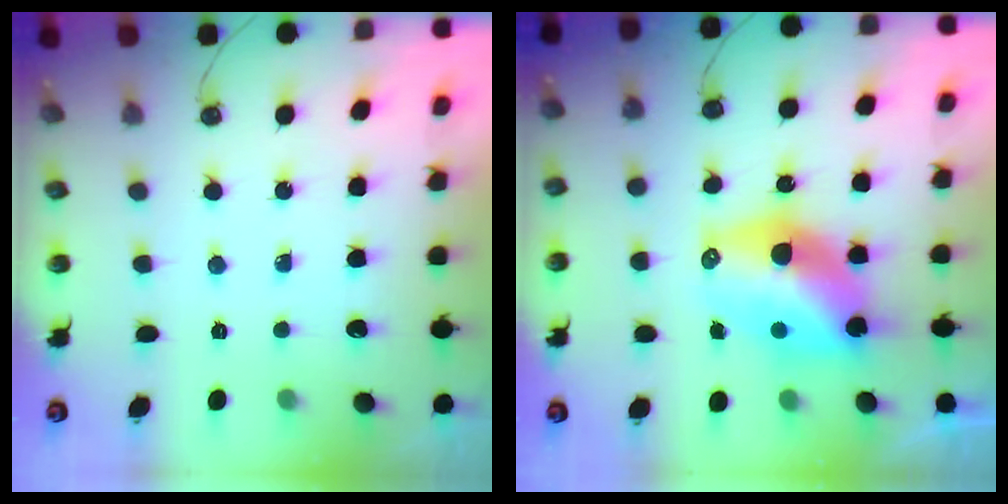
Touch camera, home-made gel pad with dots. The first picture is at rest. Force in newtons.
{"total": 12.5, "press": 12.4, "slide": 0.9}